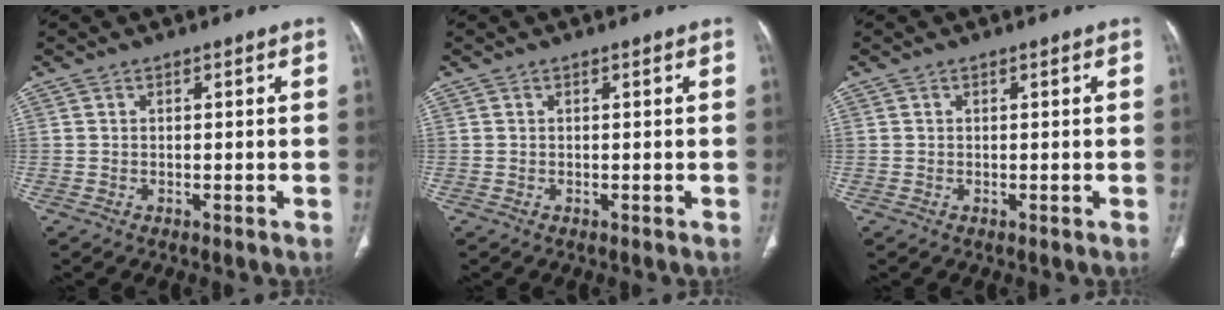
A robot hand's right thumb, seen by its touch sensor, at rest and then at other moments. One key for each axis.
{"total": 0.0}
{"total": 0.0}